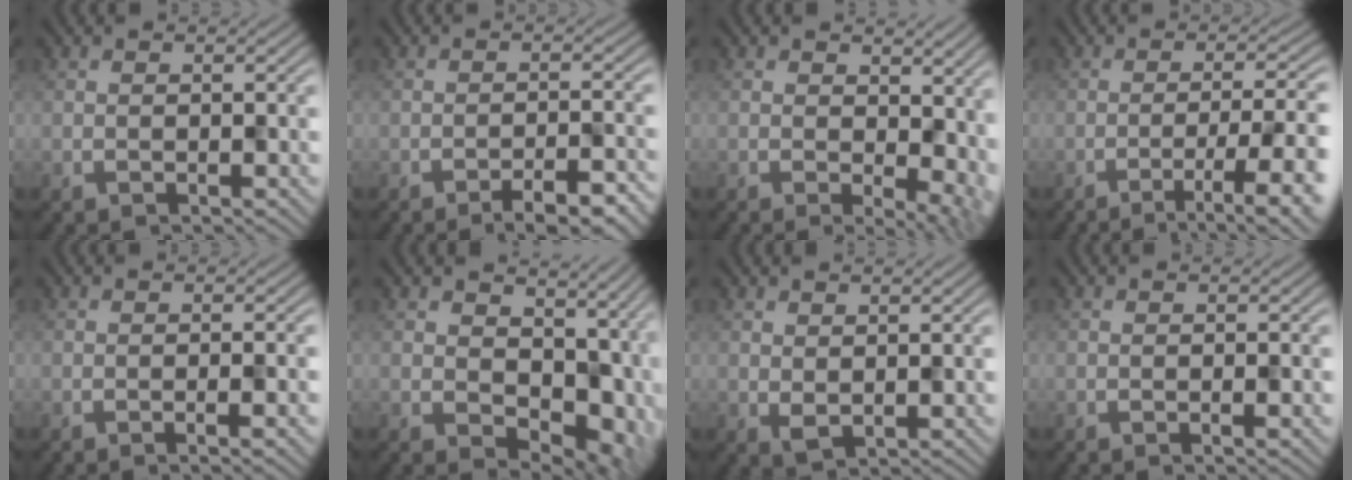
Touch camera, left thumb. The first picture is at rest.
{"total": 4.5, "force": [-3.6, 0.8, 2.7], "torque": [-0.034, 0.009, -0.046]}
{"total": 6.1, "force": [0.5, 3.5, 5.0], "torque": [-0.052, -0.010, 0.028]}
{"total": 7.8, "force": [-3.3, 1.8, 6.8], "torque": [-0.094, -0.003, -0.038]}
{"total": 2.6, "force": [-0.8, 0.5, 2.4], "torque": [-0.027, 0.007, -0.012]}
{"total": 9.8, "force": [2.1, 6.7, 6.9], "torque": [-0.103, -0.025, 0.059]}
{"total": 1.7, "force": [0.5, 1.3, 1.0], "torque": [-0.025, -0.003, 0.020]}
{"total": 1.1, "force": [-0.3, 0.2, 1.1], "torque": [-0.011, 0.001, -0.004]}